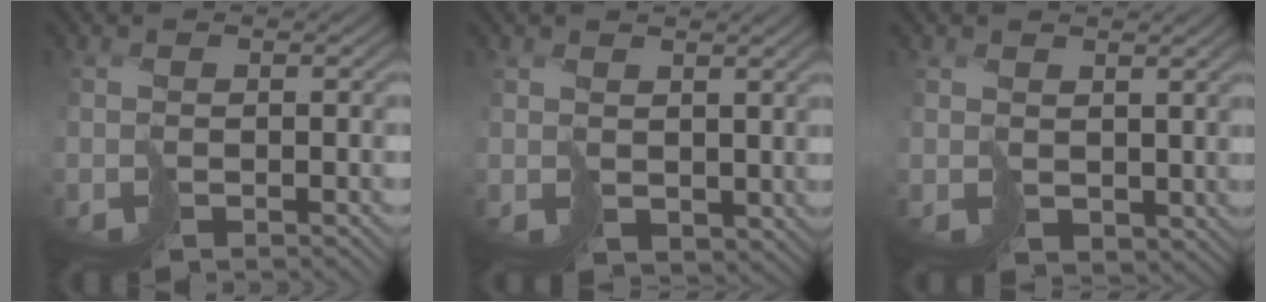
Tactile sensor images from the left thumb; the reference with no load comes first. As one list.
[{"total": 2.7, "force": [2.0, 1.5, 0.9], "torque": [-0.034, -0.005, 0.044]}, {"total": 2.6, "force": [2.0, 1.4, 0.8], "torque": [-0.032, -0.005, 0.043]}]